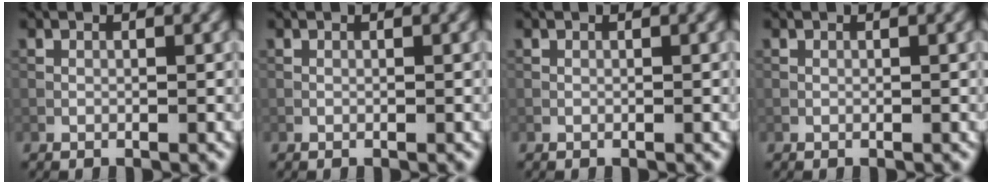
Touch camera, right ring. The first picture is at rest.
{"total": 0.0}
{"total": 0.0}
{"total": 0.0}